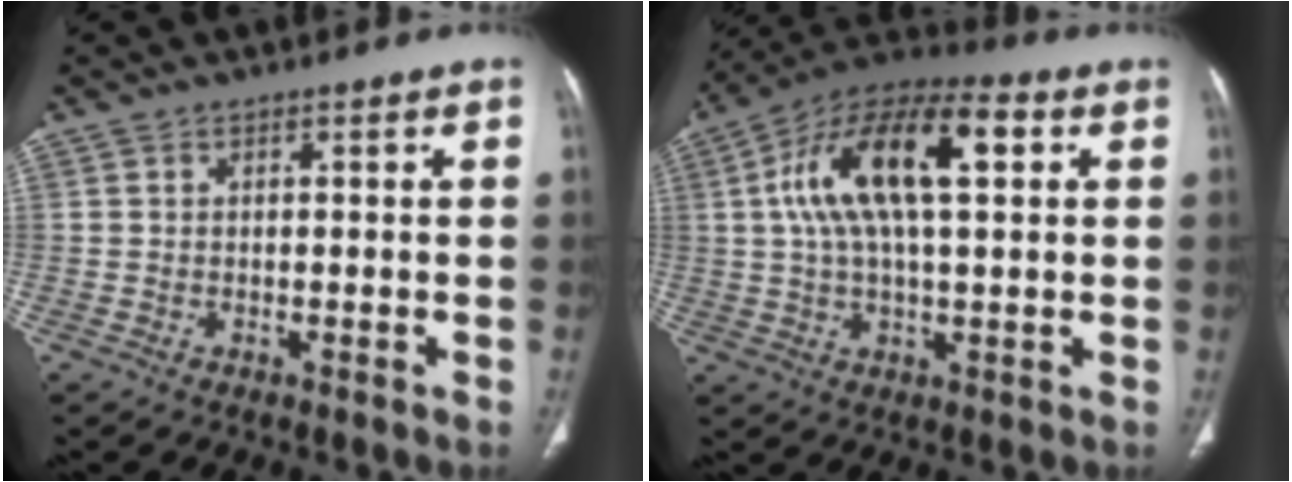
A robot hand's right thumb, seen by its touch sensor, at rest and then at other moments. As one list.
[{"total": 18.8, "force": [4.6, 8.1, 16.4], "torque": [-0.288, 0.027, 0.069]}]